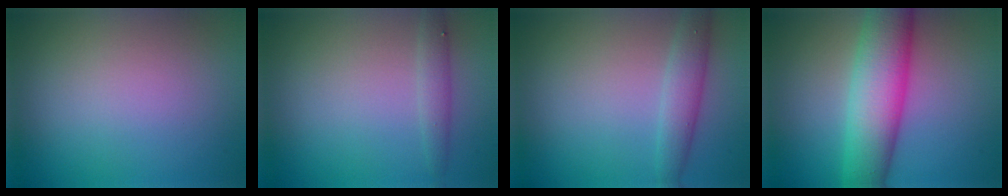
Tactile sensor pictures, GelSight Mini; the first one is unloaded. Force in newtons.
{"total": 1.5, "press": 1.5, "slide": 0.1}
{"total": 2.6, "press": 2.6, "slide": 0.1}
{"total": 8.7, "press": 8.7, "slide": 0.2}